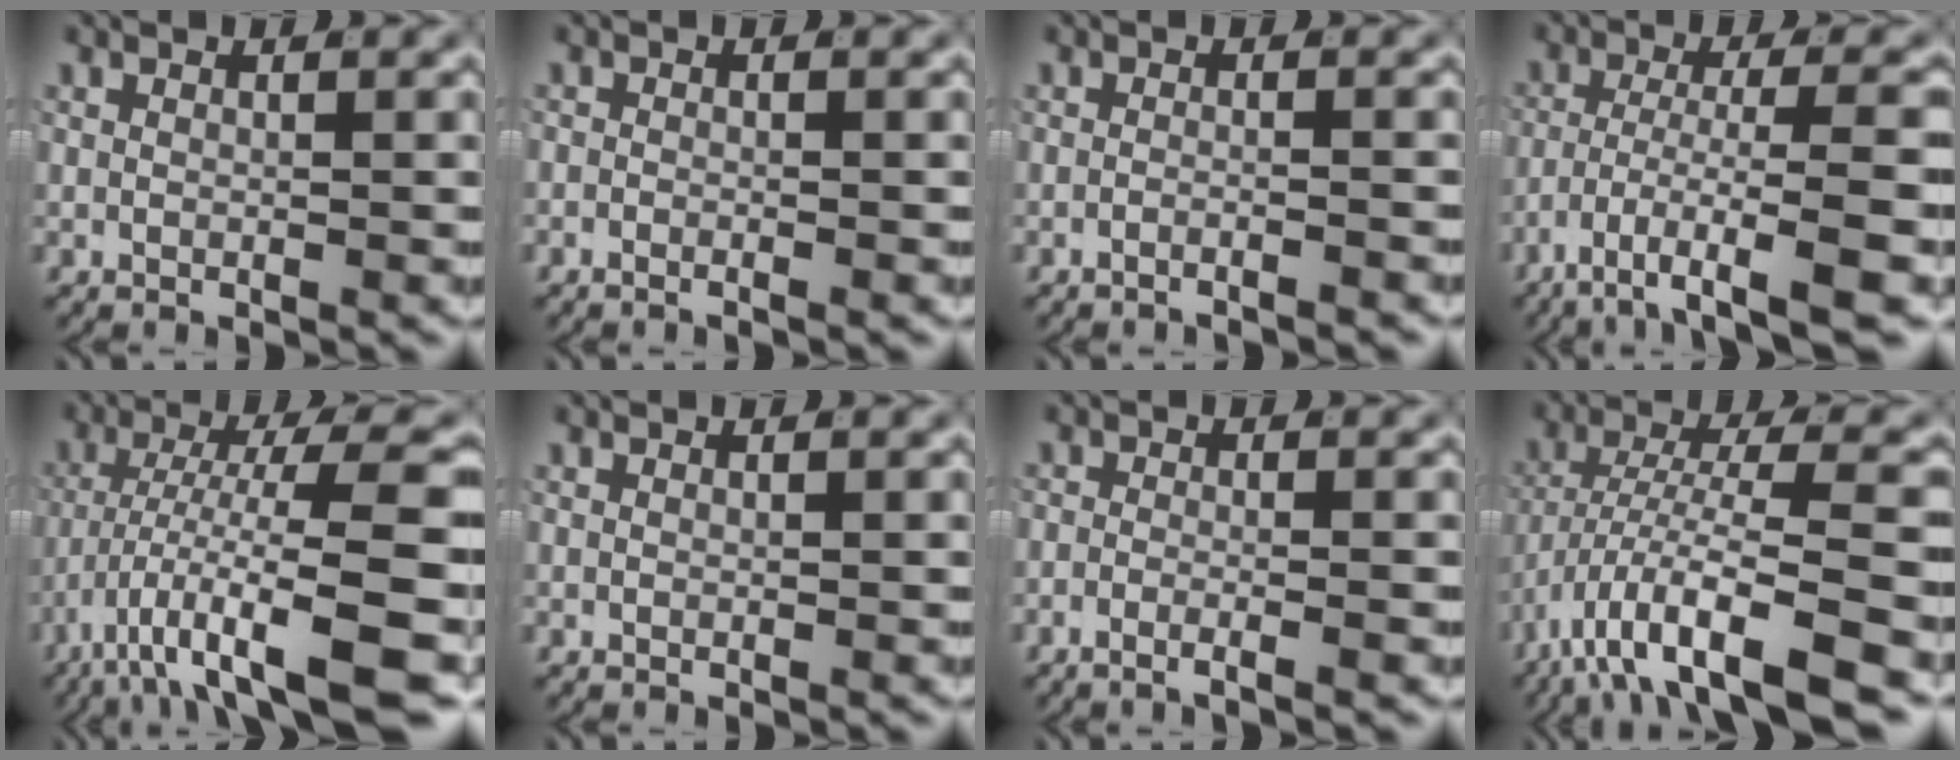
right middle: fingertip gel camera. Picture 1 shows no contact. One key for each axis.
{"total": 1.1, "fx": -0.9, "fy": 0.5, "fz": 0.4, "tx": -0.009, "ty": 0.004, "tz": -0.023}
{"total": 1.8, "fx": -1.6, "fy": -0.1, "fz": 0.7, "tx": -0.012, "ty": 0.001, "tz": -0.031}
{"total": 9.0, "fx": -6.0, "fy": 1.8, "fz": 6.4, "tx": -0.094, "ty": -0.023, "tz": -0.082}
{"total": 11.5, "fx": -6.4, "fy": 2.8, "fz": 9.1, "tx": -0.131, "ty": -0.017, "tz": -0.089}
{"total": 0.0}
{"total": 2.1, "fx": -1.7, "fy": 0.3, "fz": 1.2, "tx": -0.029, "ty": 0.000, "tz": -0.037}
{"total": 9.8, "fx": -5.7, "fy": 2.9, "fz": 7.4, "tx": -0.127, "ty": -0.016, "tz": -0.082}